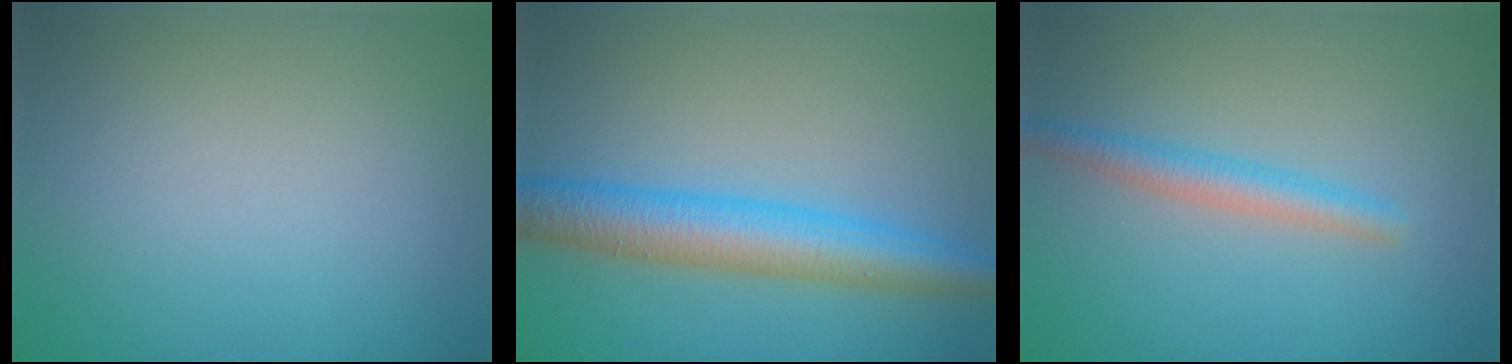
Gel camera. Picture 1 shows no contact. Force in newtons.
{"total": 5.9, "press": 5.9, "slide": 0.2}
{"total": 2.3, "press": 2.2, "slide": 0.2}